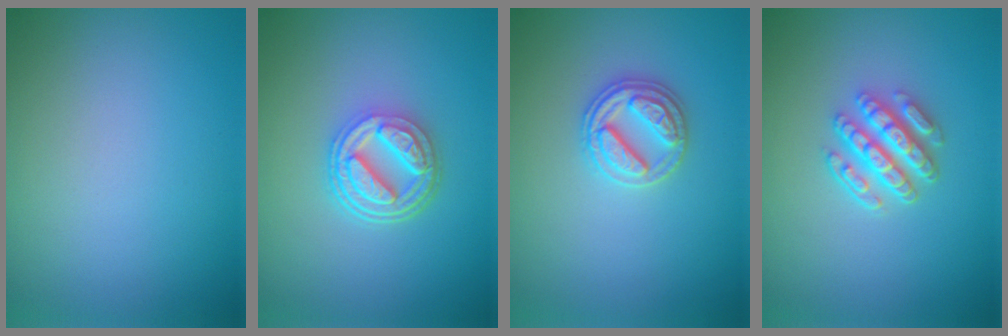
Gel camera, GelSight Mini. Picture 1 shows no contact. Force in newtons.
{"total": 4.9, "press": 3.6, "slide": 3.3}
{"total": 2.8, "press": 2.8, "slide": 0.2}
{"total": 4.3, "press": 3.4, "slide": 2.6}